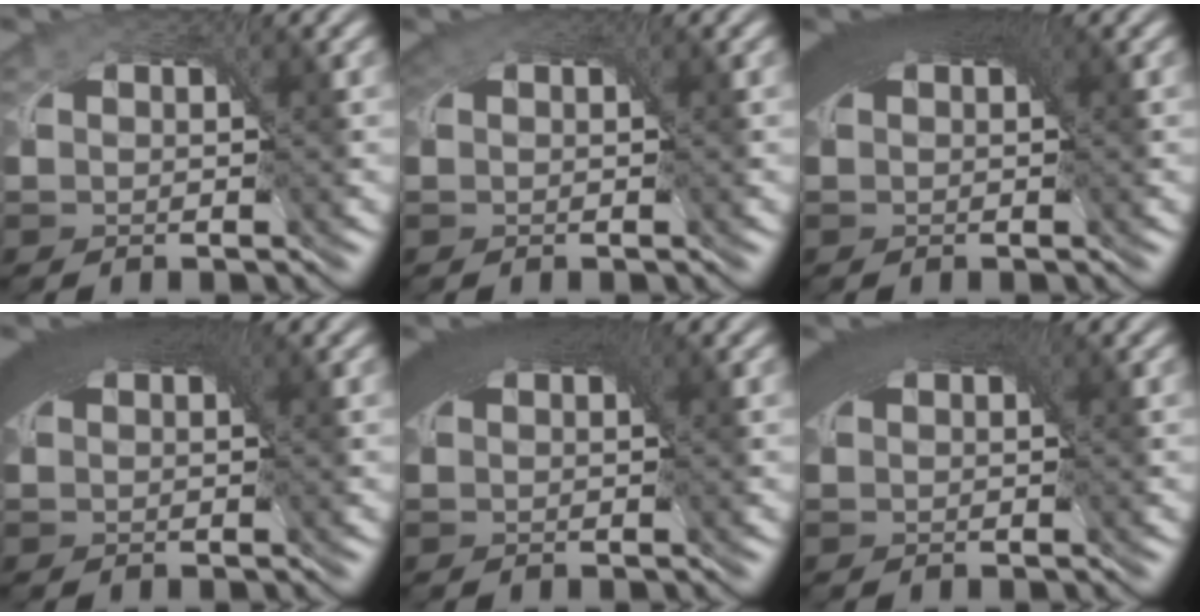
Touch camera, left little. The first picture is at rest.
{"total": 3.4, "force": [1.6, 2.2, 2.0], "torque": [-0.042, 0.006, 0.017]}
{"total": 8.6, "force": [3.2, 4.1, 6.9], "torque": [-0.105, 0.021, 0.034]}
{"total": 8.5, "force": [3.2, 4.1, 6.8], "torque": [-0.103, 0.022, 0.034]}
{"total": 8.2, "force": [3.1, 3.9, 6.5], "torque": [-0.099, 0.021, 0.034]}
{"total": 7.3, "force": [3.0, 3.5, 5.7], "torque": [-0.087, 0.019, 0.032]}